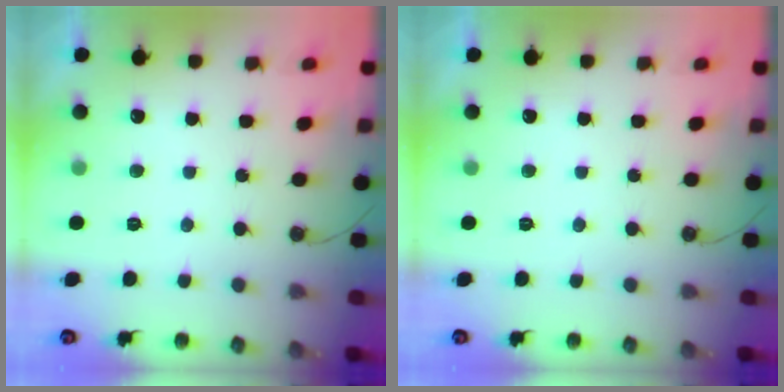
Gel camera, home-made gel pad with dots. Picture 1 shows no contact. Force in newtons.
{"total": 0.0}